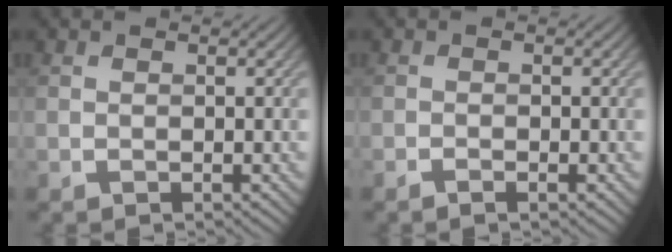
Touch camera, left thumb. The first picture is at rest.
{"total": 0.8, "force": [-0.5, 0.1, 0.6], "torque": [-0.012, -0.002, -0.010]}